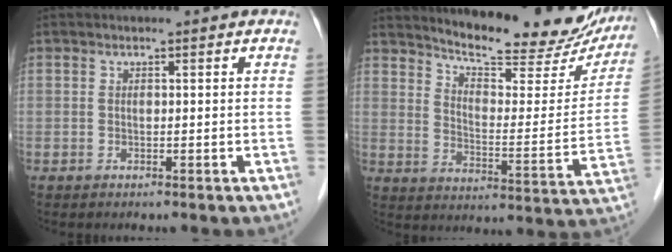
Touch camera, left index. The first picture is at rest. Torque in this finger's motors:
{"motor_torque": [0.09, -0.19, 0.37, 0.08]}